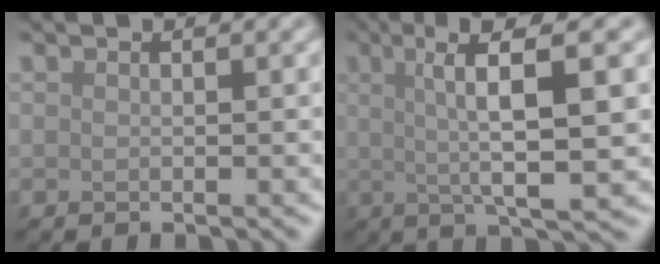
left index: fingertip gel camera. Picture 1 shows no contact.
{"total": 9.1, "force": [1.6, 2.0, 8.8], "torque": [-0.122, 0.007, 0.026]}